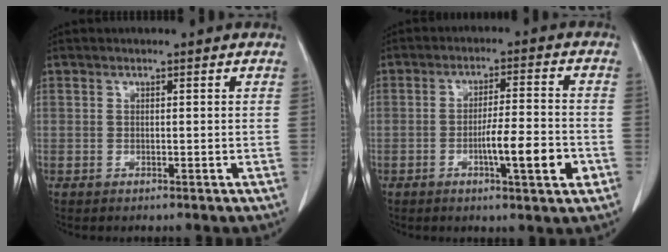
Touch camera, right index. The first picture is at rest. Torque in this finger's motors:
{"motor_torque": [1.00, -0.54, 0.40, 0.13]}